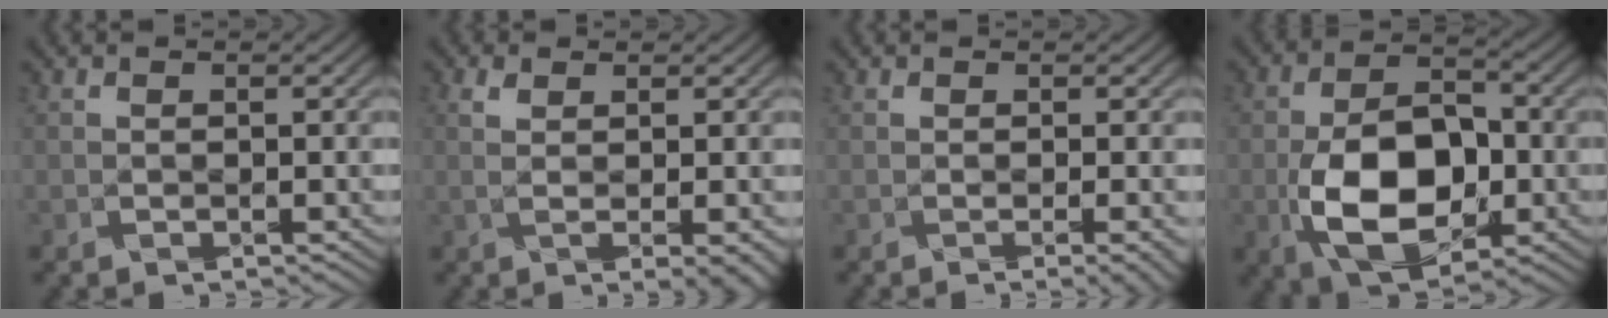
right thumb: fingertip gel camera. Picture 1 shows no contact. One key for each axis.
{"total": 2.8, "fx": 0.6, "fy": 0.3, "fz": 2.7, "tx": -0.054, "ty": 0.005, "tz": 0.013}
{"total": 2.2, "fx": -0.6, "fy": 0.8, "fz": 1.9, "tx": -0.018, "ty": -0.003, "tz": -0.007}
{"total": 11.2, "fx": -2.8, "fy": 6.6, "fz": 8.6, "tx": -0.176, "ty": -0.007, "tz": -0.045}